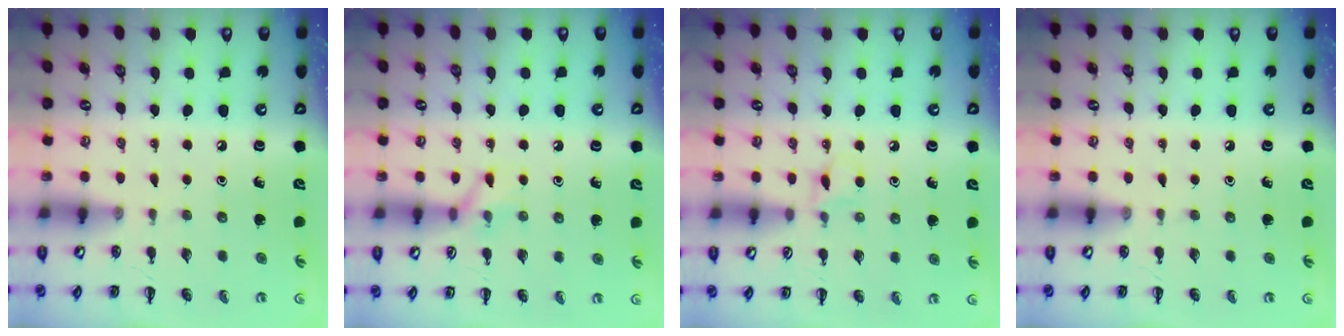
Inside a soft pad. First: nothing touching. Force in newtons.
{"total": 6.4, "press": 6.3, "slide": 1.0}
{"total": 3.8, "press": 3.6, "slide": 1.3}
{"total": 0.0}